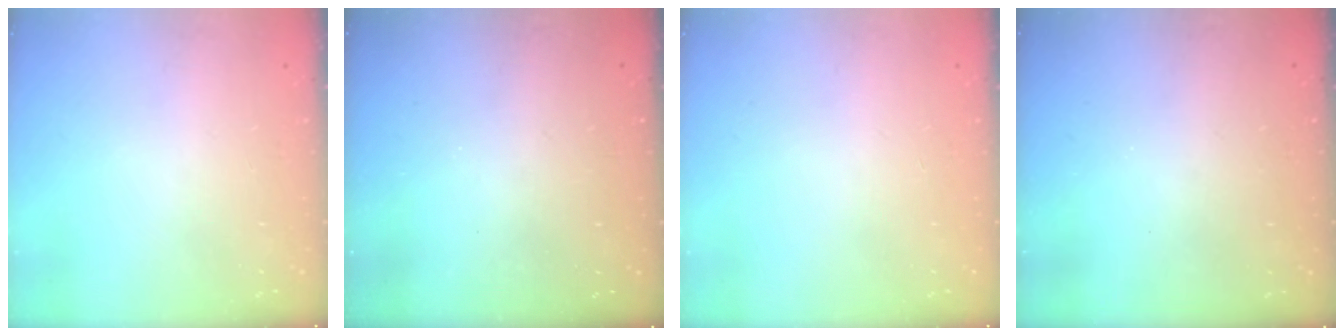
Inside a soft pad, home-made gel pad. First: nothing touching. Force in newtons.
{"total": 2.8, "press": 2.8, "slide": 0.3}
{"total": 0.0}
{"total": 3.2, "press": 3.2, "slide": 0.1}